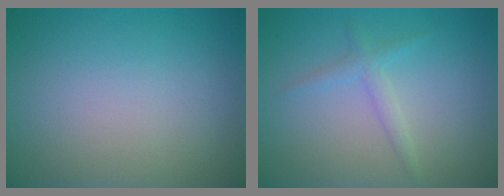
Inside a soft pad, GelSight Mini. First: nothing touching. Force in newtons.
{"total": 1.5, "press": 1.5, "slide": 0.1}